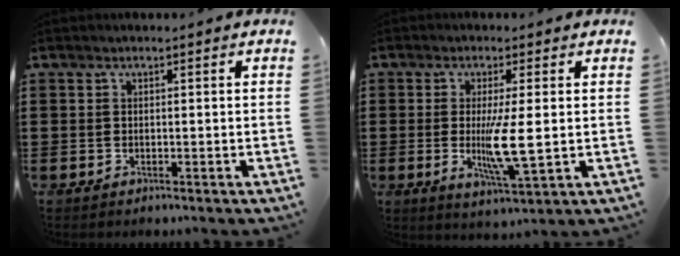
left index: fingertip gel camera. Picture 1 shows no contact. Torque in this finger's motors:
{"motor_torque": [0.85, 0.06, 0.64, 0.15]}